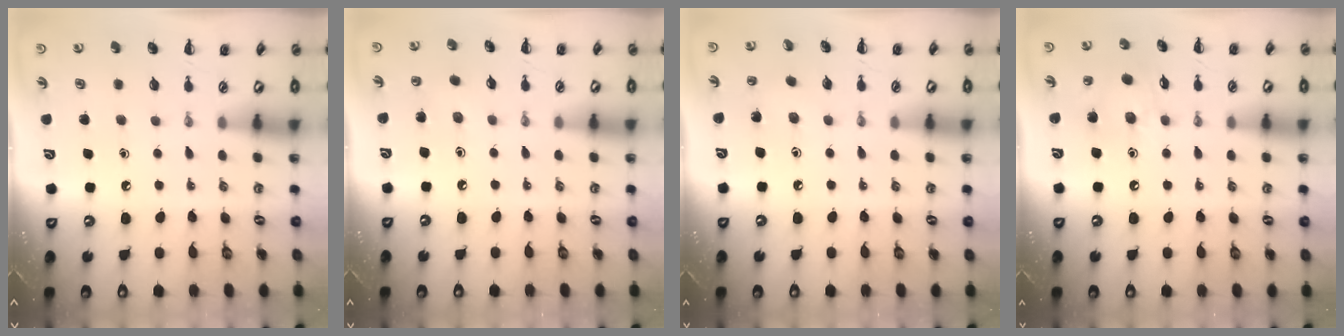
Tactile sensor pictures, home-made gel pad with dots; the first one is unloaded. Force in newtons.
{"total": 2.3, "press": 2.2, "slide": 0.8}
{"total": 2.7, "press": 2.6, "slide": 0.9}
{"total": 10.8, "press": 10.6, "slide": 2.4}